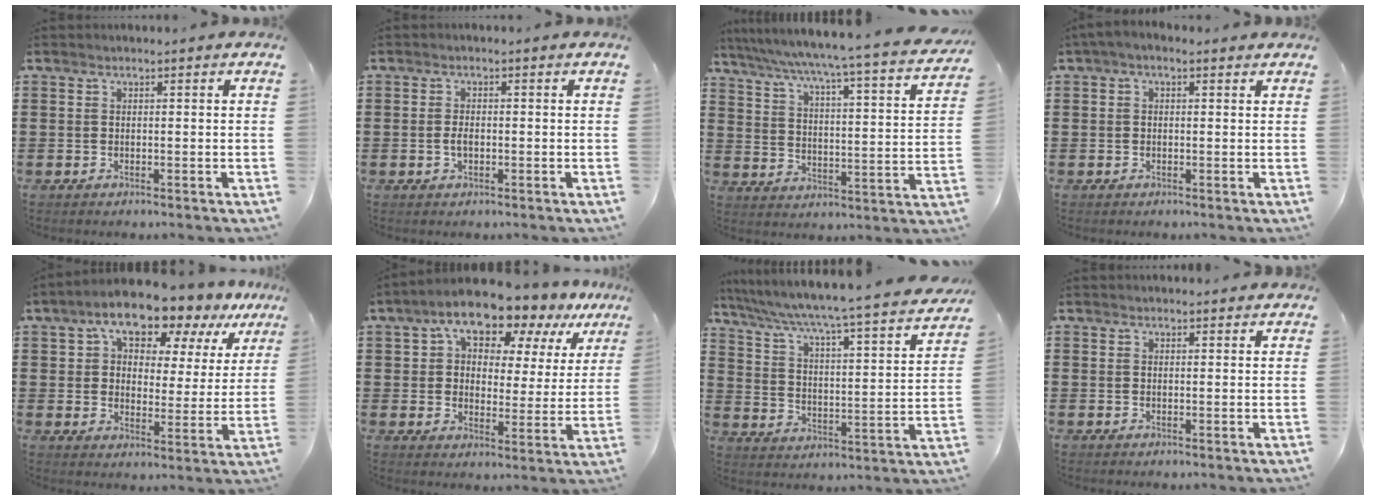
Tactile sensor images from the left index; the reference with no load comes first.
{"total": 1.8, "force": [-0.4, 0.9, 1.5], "torque": [-0.038, -0.001, -0.011]}
{"total": 4.7, "force": [3.9, -1.1, 2.4], "torque": [-0.066, -0.050, 0.052]}
{"total": 1.2, "force": [-0.2, 0.7, 1.0], "torque": [-0.026, 0.002, -0.008]}
{"total": 10.7, "force": [8.3, 4.1, 5.3], "torque": [-0.107, -0.033, 0.146]}
{"total": 10.5, "force": [8.3, 4.1, 4.9], "torque": [-0.101, -0.037, 0.146]}
{"total": 4.3, "force": [3.6, -0.5, 2.3], "torque": [-0.067, -0.048, 0.045]}
{"total": 1.4, "force": [1.4, 0.1, 0.2], "torque": [-0.006, 0.002, 0.027]}